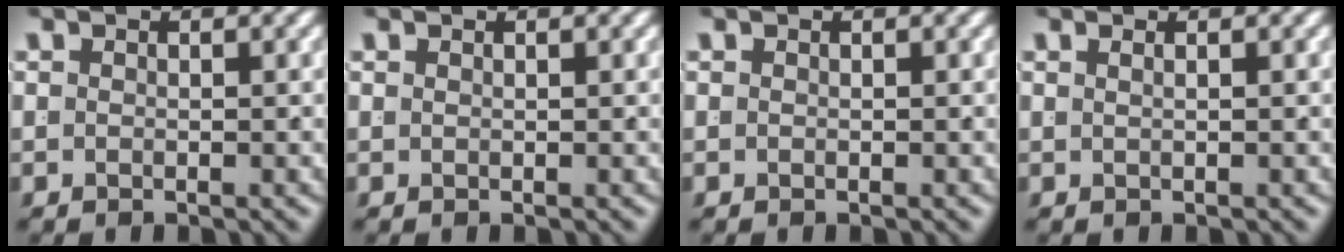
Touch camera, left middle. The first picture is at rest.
{"total": 0.7, "force": [0.2, -0.6, -0.1], "torque": [0.009, -0.001, 0.008]}
{"total": 0.0}
{"total": 1.3, "force": [0.2, -1.2, 0.4], "torque": [0.005, 0.002, 0.007]}